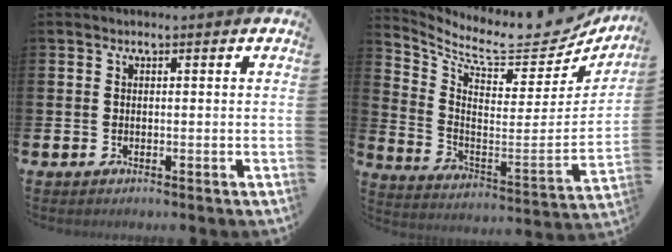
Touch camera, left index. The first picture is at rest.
{"total": 8.5, "force": [7.3, 2.6, 3.5], "torque": [-0.080, -0.075, 0.116]}